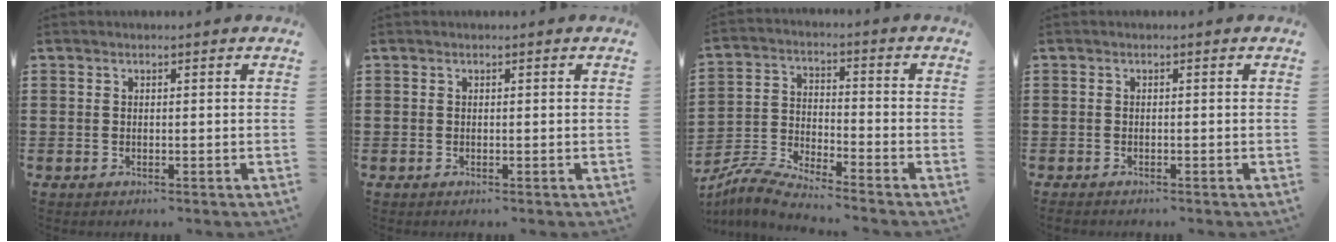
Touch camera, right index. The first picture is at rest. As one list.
[{"total": 0.0}, {"total": 5.9, "force": [-5.8, -0.1, 1.1], "torque": [-0.038, -0.006, -0.117]}, {"total": 0.6, "force": [-0.6, 0.1, 0.1], "torque": [-0.004, -0.003, -0.012]}]